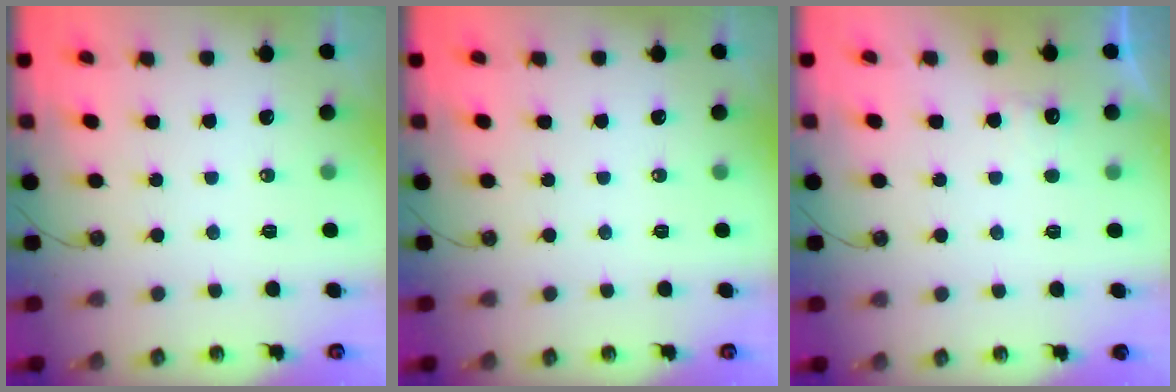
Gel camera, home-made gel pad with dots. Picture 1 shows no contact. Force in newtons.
{"total": 0.0}
{"total": 5.9, "press": 5.8, "slide": 1.2}